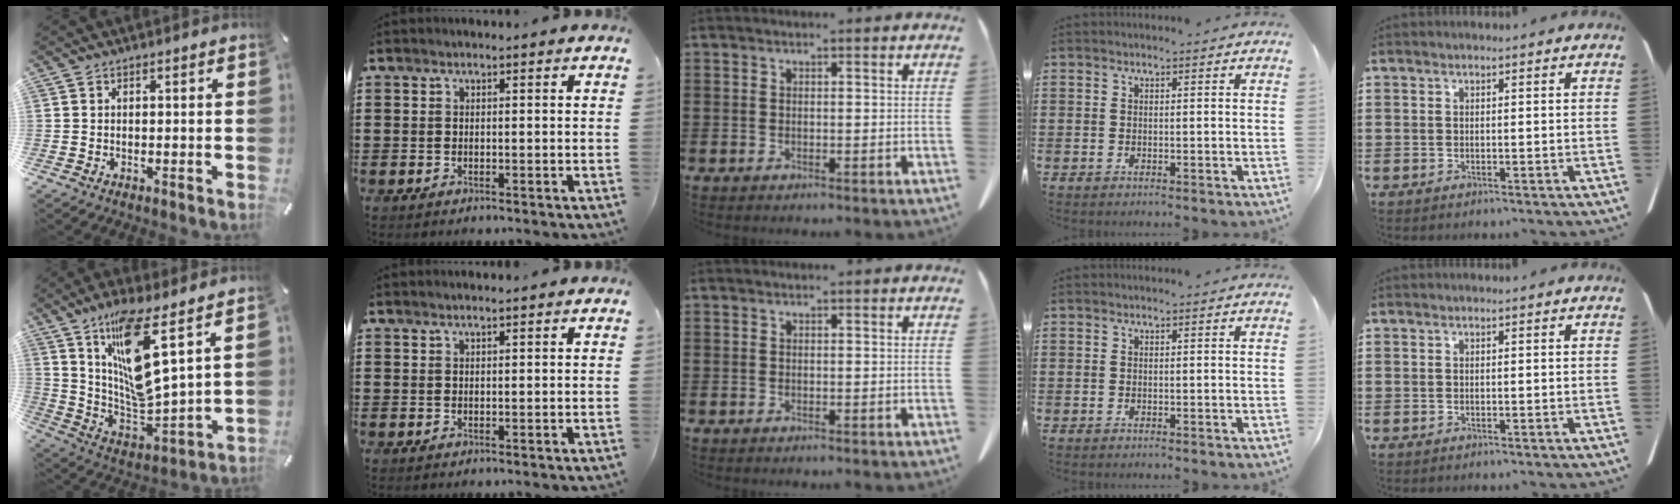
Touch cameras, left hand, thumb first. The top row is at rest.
{"thumb": {"total": 15.1, "force": [9.0, 2.7, 11.9], "torque": [-0.238, -0.068, 0.140]}, "index": {"total": 0.8, "force": [0.8, 0.0, 0.3], "torque": [-0.008, -0.001, 0.014]}}